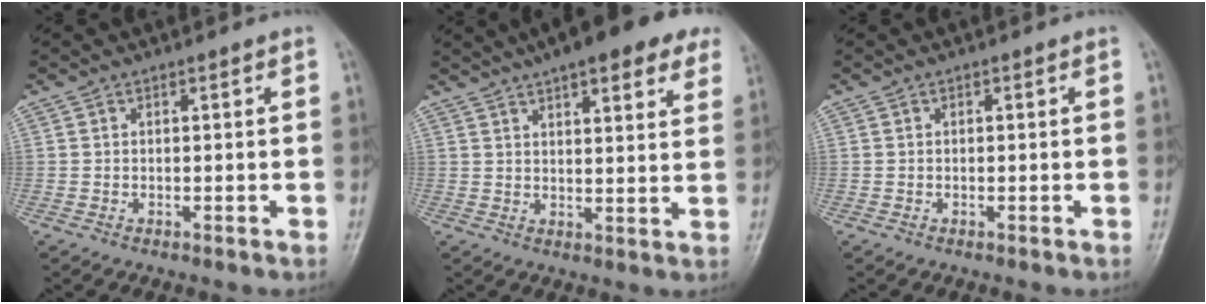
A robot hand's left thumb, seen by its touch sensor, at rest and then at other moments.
{"total": 16.5, "force": [10.7, 4.9, 11.6], "torque": [-0.140, -0.005, 0.134]}
{"total": 0.0}